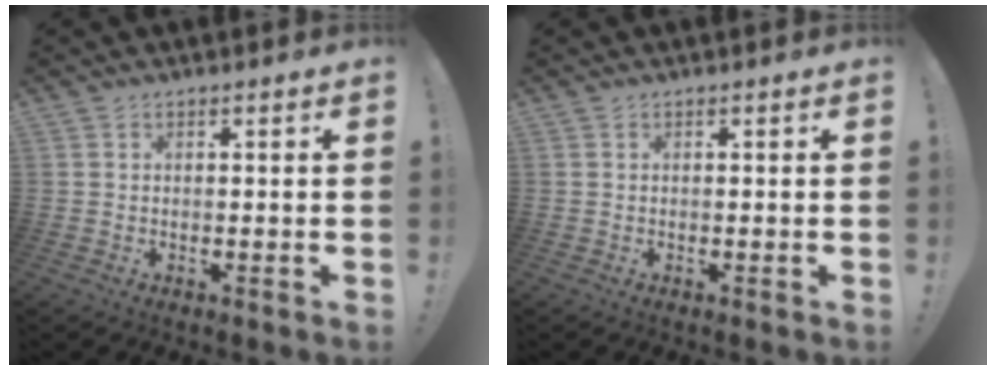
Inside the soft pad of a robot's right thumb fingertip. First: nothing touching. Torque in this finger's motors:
{"motor_torque": [0.00, 0.00, 0.00, -0.01, 0.00]}